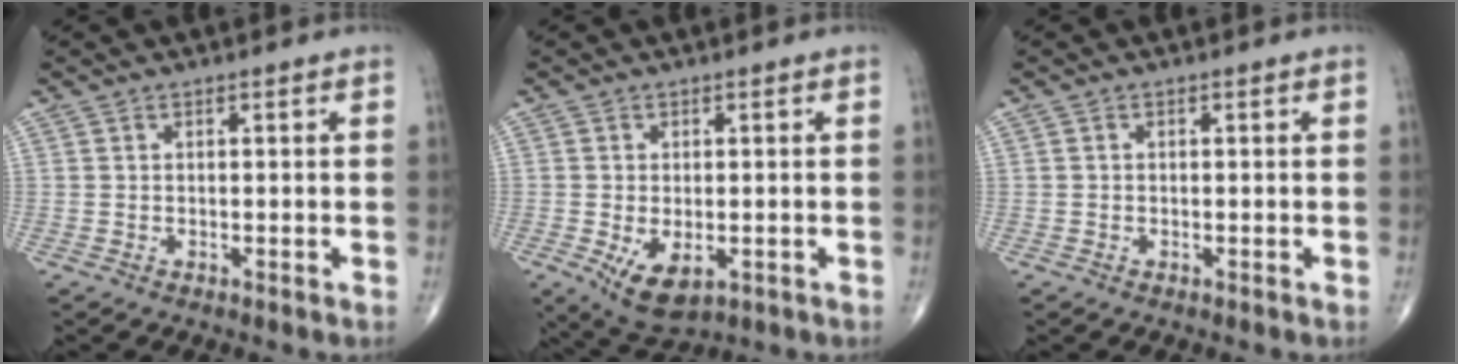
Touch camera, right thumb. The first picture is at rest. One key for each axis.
{"total": 7.2, "fx": -2.0, "fy": 3.9, "fz": 5.7, "tx": -0.094, "ty": -0.011, "tz": -0.021}
{"total": 0.0}